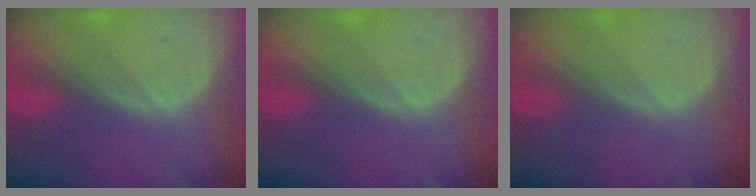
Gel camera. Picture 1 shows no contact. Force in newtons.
{"total": 0.0}
{"total": 0.0}